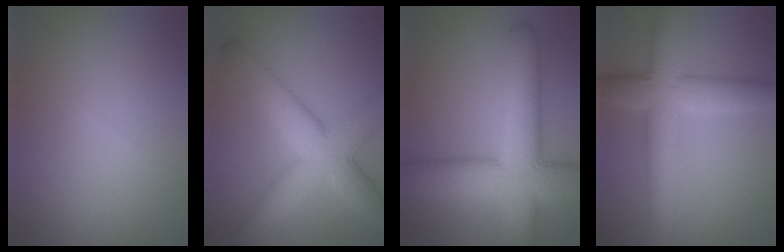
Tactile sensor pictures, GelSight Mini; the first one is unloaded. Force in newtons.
{"total": 8.4, "press": 8.4, "slide": 0.4}
{"total": 12.2, "press": 12.2, "slide": 0.7}
{"total": 6.3, "press": 6.3, "slide": 0.1}